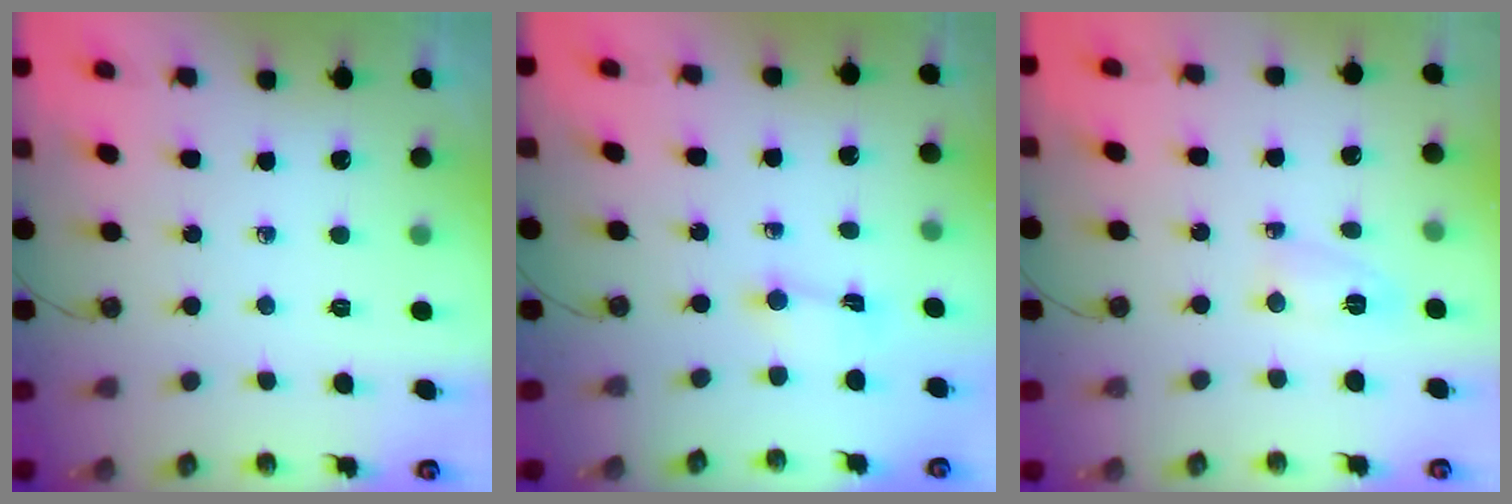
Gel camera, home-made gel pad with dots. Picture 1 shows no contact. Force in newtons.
{"total": 1.0, "press": 0.9, "slide": 0.5}
{"total": 3.4, "press": 3.1, "slide": 1.4}